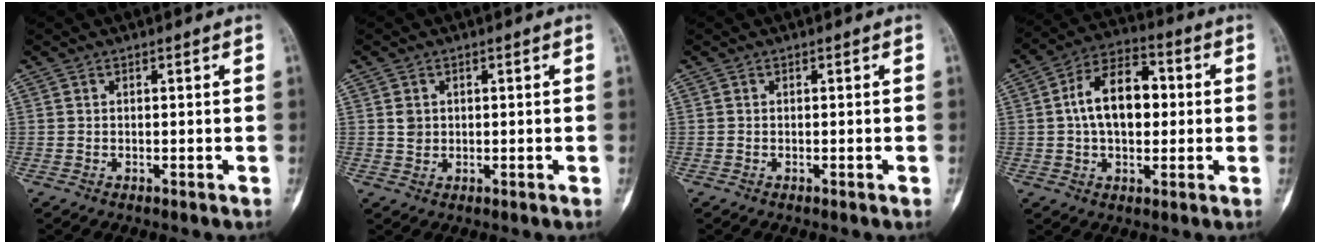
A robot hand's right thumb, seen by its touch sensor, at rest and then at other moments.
{"total": 1.9, "force": [0.4, 1.6, 0.9], "torque": [-0.007, -0.001, 0.010]}
{"total": 0.6, "force": [-0.2, -0.1, 0.5], "torque": [-0.009, 0.000, -0.002]}
{"total": 13.0, "force": [0.9, 7.9, 10.2], "torque": [-0.150, 0.026, 0.007]}